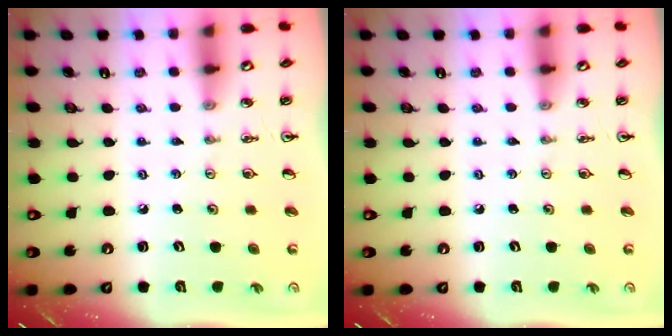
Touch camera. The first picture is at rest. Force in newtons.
{"total": 0.0}